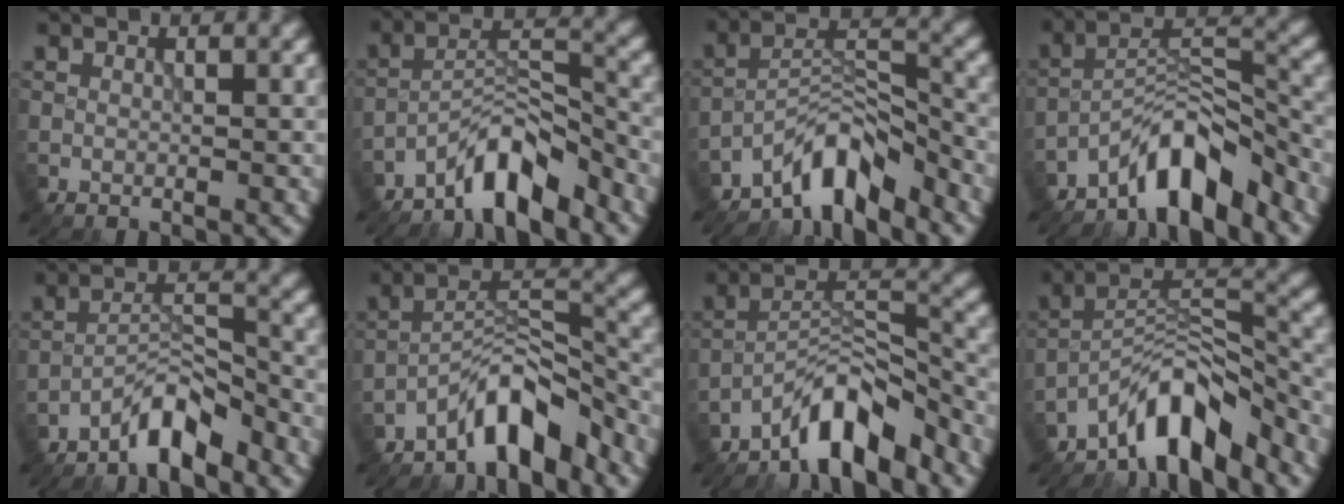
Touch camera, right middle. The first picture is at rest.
{"total": 5.8, "force": [-4.8, 1.3, 3.0], "torque": [-0.043, 0.011, -0.093]}
{"total": 6.4, "force": [-5.3, 1.8, 3.1], "torque": [-0.040, 0.009, -0.103]}
{"total": 6.8, "force": [-5.5, 1.9, 3.6], "torque": [-0.046, 0.014, -0.102]}
{"total": 4.5, "force": [-3.7, 0.9, 2.4], "torque": [-0.038, 0.014, -0.076]}
{"total": 6.4, "force": [-5.1, 1.8, 3.4], "torque": [-0.044, 0.015, -0.096]}
{"total": 6.6, "force": [-5.4, 1.6, 3.4], "torque": [-0.048, 0.012, -0.103]}
{"total": 7.8, "force": [-6.1, 2.3, 4.2], "torque": [-0.057, 0.009, -0.120]}